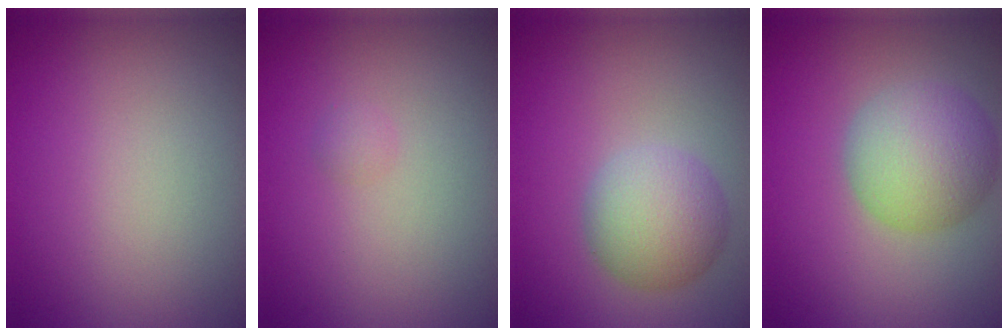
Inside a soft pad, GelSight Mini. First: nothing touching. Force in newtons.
{"total": 0.6, "press": 0.6, "slide": 0.0}
{"total": 4.3, "press": 4.3, "slide": 0.0}
{"total": 5.4, "press": 5.4, "slide": 0.2}